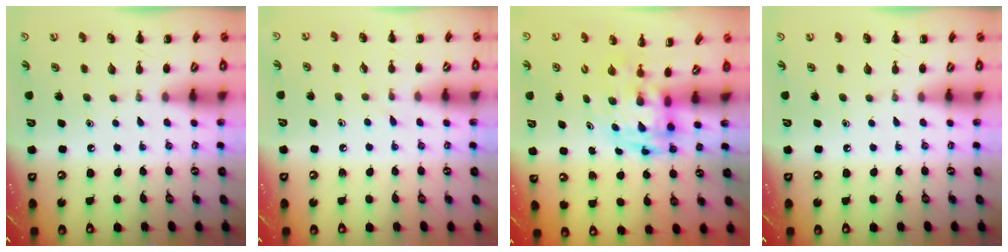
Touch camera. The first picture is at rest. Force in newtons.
{"total": 3.6, "press": 3.3, "slide": 1.4}
{"total": 3.7, "press": 3.7, "slide": 0.7}
{"total": 0.0}